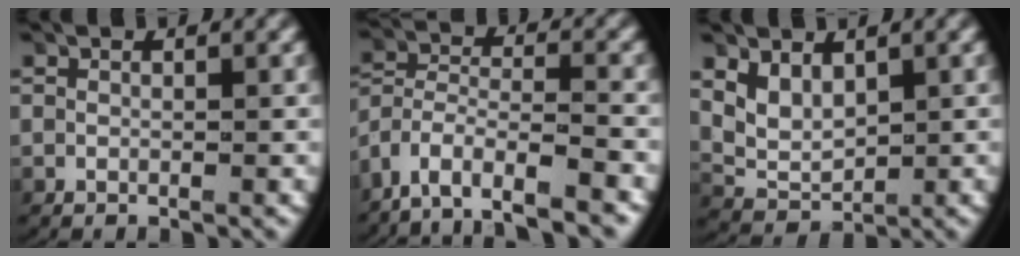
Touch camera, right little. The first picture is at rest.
{"total": 8.3, "force": [-5.5, 4.8, 4.0], "torque": [-0.102, -0.046, -0.081]}
{"total": 4.7, "force": [0.8, 3.8, 2.7], "torque": [-0.070, -0.015, 0.022]}